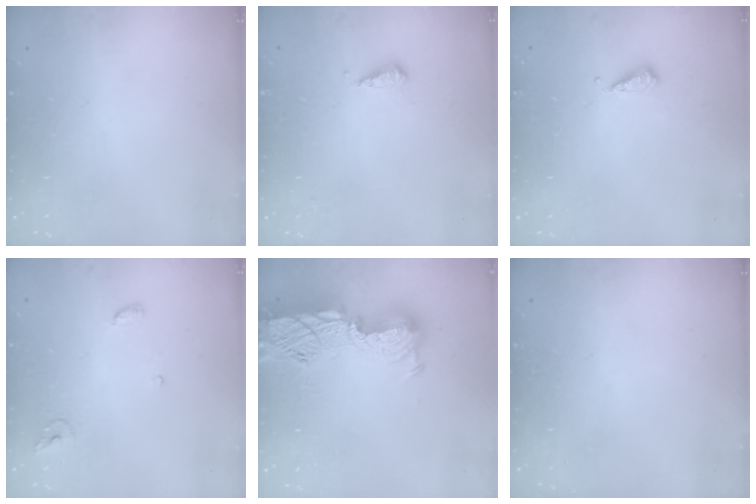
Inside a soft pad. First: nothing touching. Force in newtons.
{"total": 3.7, "press": 3.6, "slide": 1.0}
{"total": 4.5, "press": 4.4, "slide": 0.8}
{"total": 3.8, "press": 3.8, "slide": 0.2}
{"total": 19.3, "press": 19.2, "slide": 1.1}
{"total": 0.0}